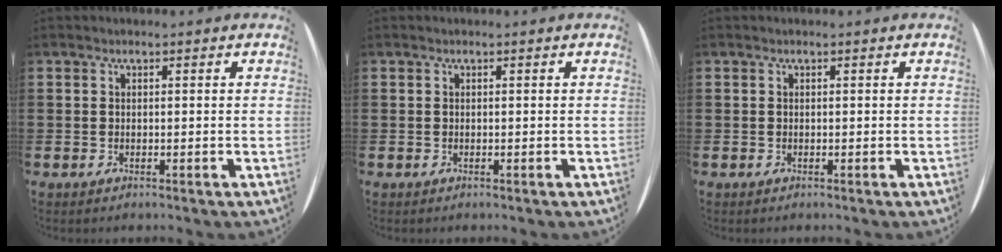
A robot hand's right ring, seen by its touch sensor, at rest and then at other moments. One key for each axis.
{"total": 0.0}
{"total": 0.0}